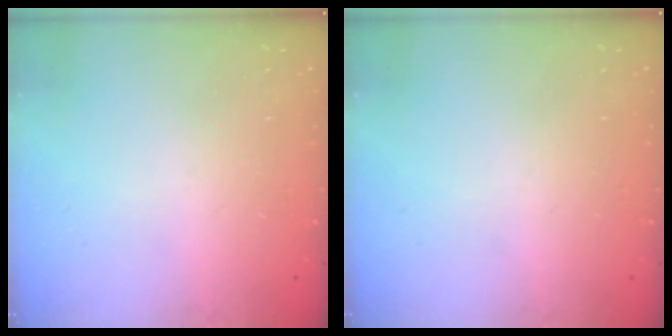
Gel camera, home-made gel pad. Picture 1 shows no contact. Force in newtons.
{"total": 0.0}